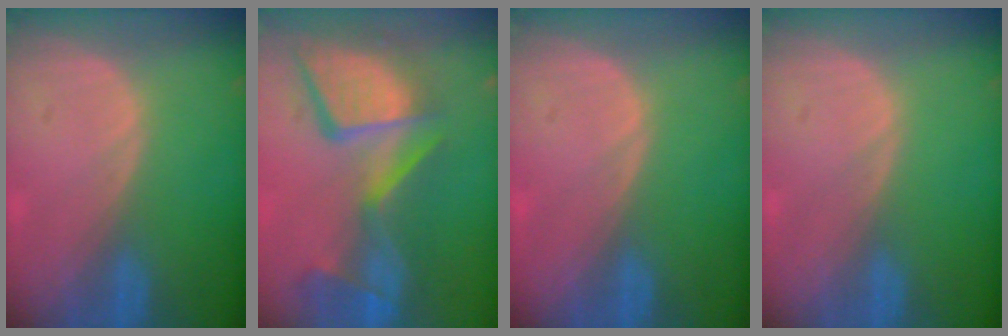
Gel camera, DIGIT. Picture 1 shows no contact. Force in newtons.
{"total": 13.8, "press": 11.2, "slide": 8.1}
{"total": 0.0}
{"total": 0.0}